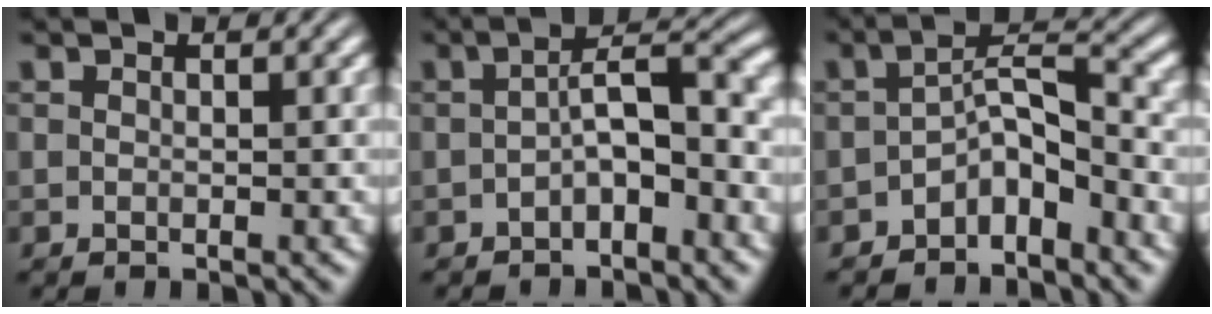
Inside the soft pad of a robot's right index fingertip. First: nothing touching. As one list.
[{"total": 3.0, "force": [-0.9, -0.1, 2.9], "torque": [-0.031, 0.000, -0.012]}, {"total": 3.5, "force": [-1.9, 1.0, 2.7], "torque": [-0.022, -0.013, -0.027]}]